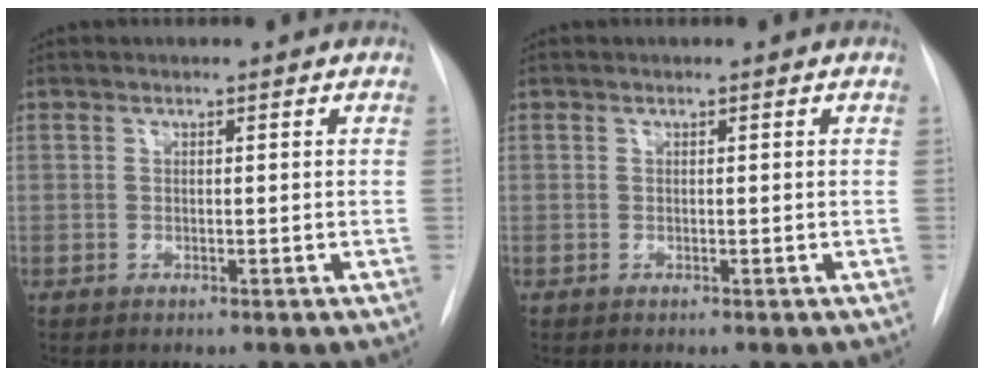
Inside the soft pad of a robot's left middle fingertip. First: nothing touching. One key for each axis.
{"total": 0.0}